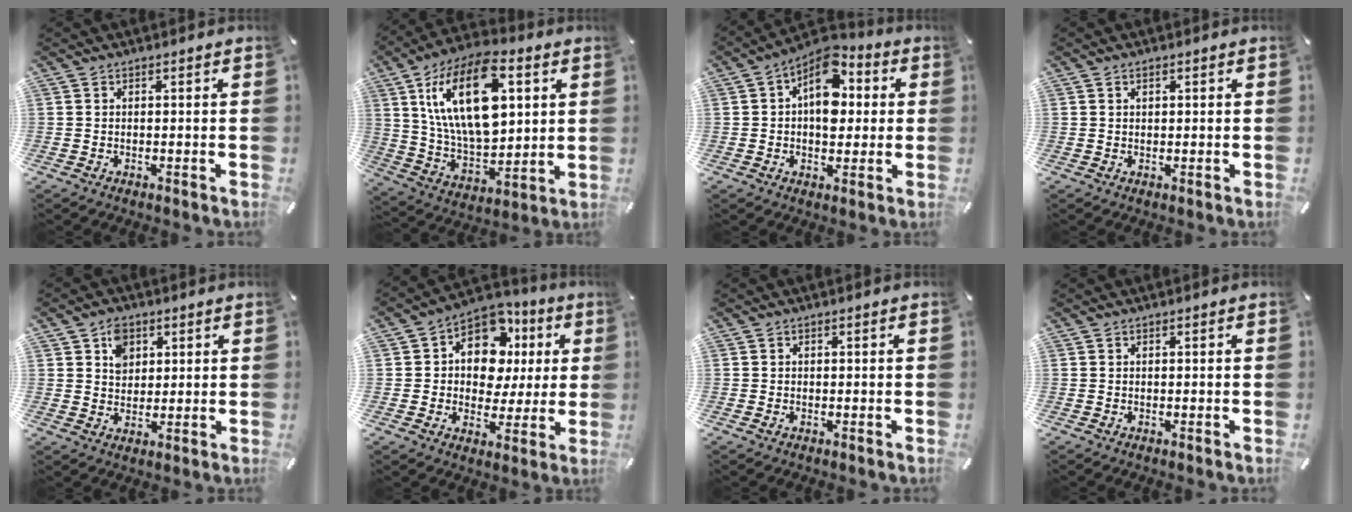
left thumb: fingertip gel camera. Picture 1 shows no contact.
{"total": 22.7, "force": [8.2, 12.5, 17.2], "torque": [-0.344, -0.019, 0.132]}
{"total": 11.6, "force": [2.8, 8.0, 7.9], "torque": [-0.107, -0.025, 0.048]}
{"total": 0.9, "force": [0.4, 0.5, 0.7], "torque": [-0.013, 0.002, 0.007]}
{"total": 5.5, "force": [2.3, 4.6, 2.0], "torque": [-0.029, 0.001, 0.038]}
{"total": 12.5, "force": [4.3, 9.8, 6.4], "torque": [-0.099, -0.027, 0.081]}
{"total": 0.7, "force": [-0.2, 0.4, 0.6], "torque": [-0.010, 0.001, -0.004]}
{"total": 0.0}